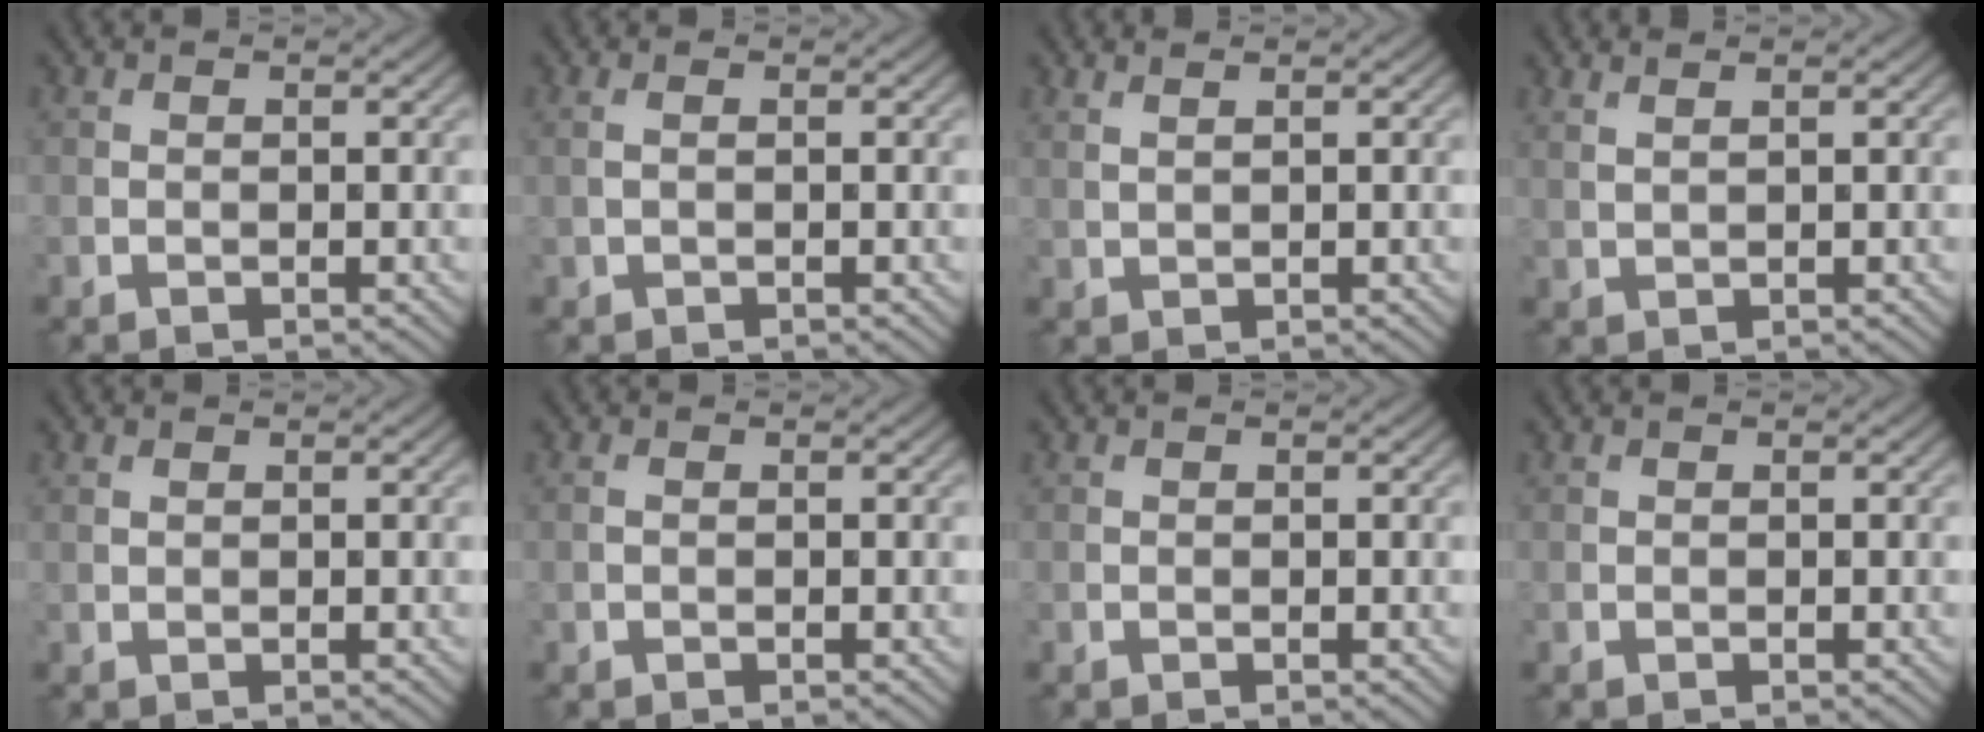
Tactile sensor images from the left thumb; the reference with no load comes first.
{"total": 0.8, "force": [0.1, 0.2, 0.8], "torque": [-0.020, 0.003, 0.000]}
{"total": 1.5, "force": [1.2, 0.3, 0.9], "torque": [-0.019, 0.000, 0.021]}
{"total": 1.9, "force": [1.4, 0.4, 1.1], "torque": [-0.020, 0.001, 0.022]}
{"total": 0.7, "force": [0.4, 0.4, 0.4], "torque": [-0.012, 0.001, 0.009]}
{"total": 0.5, "force": [0.0, 0.2, 0.5], "torque": [-0.014, 0.002, 0.000]}
{"total": 0.0}
{"total": 0.0}